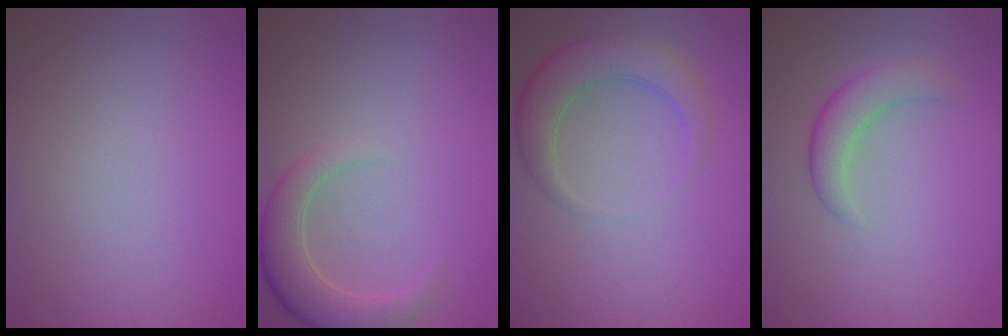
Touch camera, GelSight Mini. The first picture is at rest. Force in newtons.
{"total": 3.9, "press": 3.9, "slide": 0.5}
{"total": 4.2, "press": 4.2, "slide": 0.5}
{"total": 2.8, "press": 2.8, "slide": 0.2}